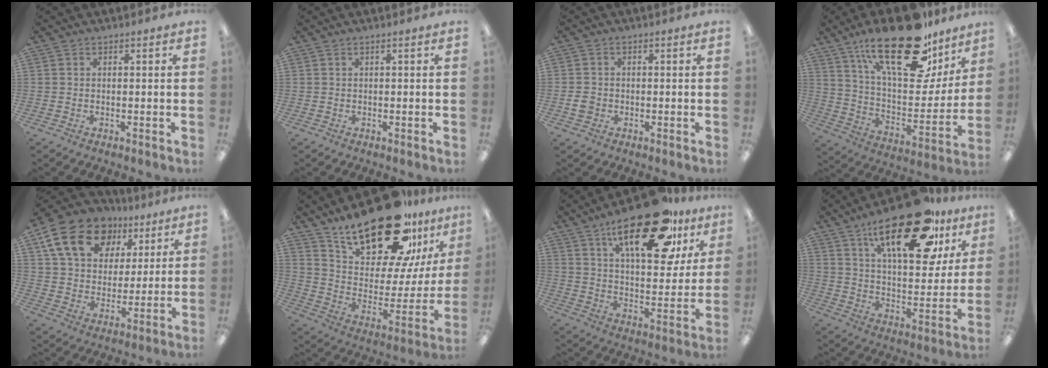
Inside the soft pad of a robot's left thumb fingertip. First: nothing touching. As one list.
[{"total": 0.0}, {"total": 2.5, "force": [-0.8, 2.2, 0.6], "torque": [-0.010, 0.005, -0.016]}, {"total": 28.6, "force": [18.0, 12.1, 18.6], "torque": [-0.277, -0.105, 0.306]}, {"total": 17.9, "force": [9.4, 12.7, 8.5], "torque": [-0.154, -0.029, 0.178]}, {"total": 26.5, "force": [20.5, 9.7, 13.7], "torque": [-0.206, -0.137, 0.350]}, {"total": 24.6, "force": [15.4, 10.0, 16.4], "torque": [-0.241, -0.077, 0.248]}, {"total": 25.2, "force": [16.0, 10.1, 16.7], "torque": [-0.248, -0.082, 0.259]}]